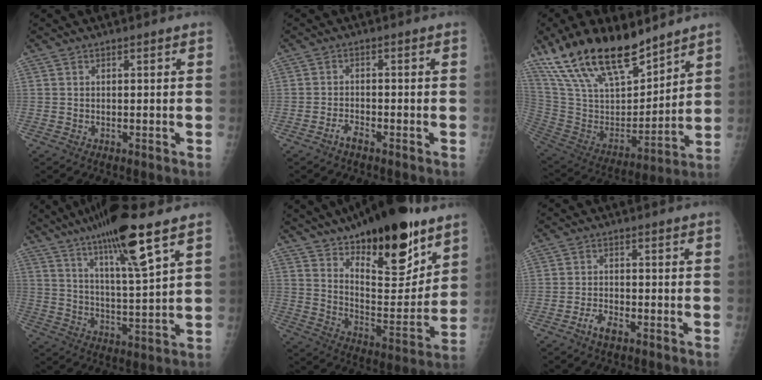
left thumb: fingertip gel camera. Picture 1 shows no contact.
{"total": 2.1, "force": [-1.7, 0.6, 1.1], "torque": [-0.026, 0.008, -0.035]}
{"total": 24.2, "force": [17.8, 9.1, 13.6], "torque": [-0.222, -0.066, 0.332]}
{"total": 16.1, "force": [9.8, 1.9, 12.6], "torque": [-0.208, -0.046, 0.165]}
{"total": 25.2, "force": [15.8, 10.1, 16.7], "torque": [-0.207, -0.074, 0.247]}
{"total": 3.3, "force": [-2.1, 1.4, 2.1], "torque": [-0.043, 0.013, -0.040]}